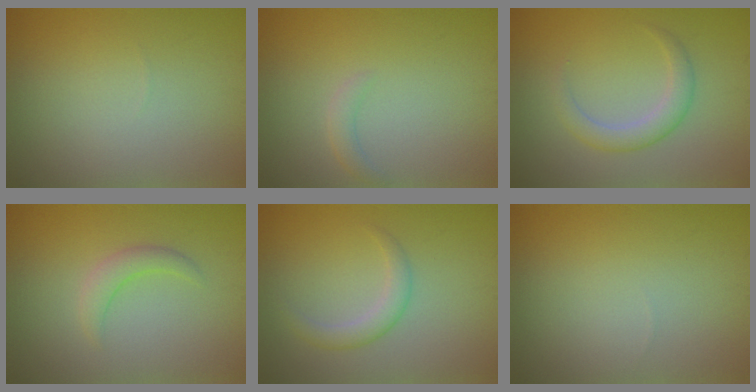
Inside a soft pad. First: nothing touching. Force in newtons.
{"total": 1.1, "press": 1.1, "slide": 0.2}
{"total": 2.6, "press": 2.6, "slide": 0.1}
{"total": 1.7, "press": 1.7, "slide": 0.2}
{"total": 2.0, "press": 2.0, "slide": 0.1}
{"total": 0.0}